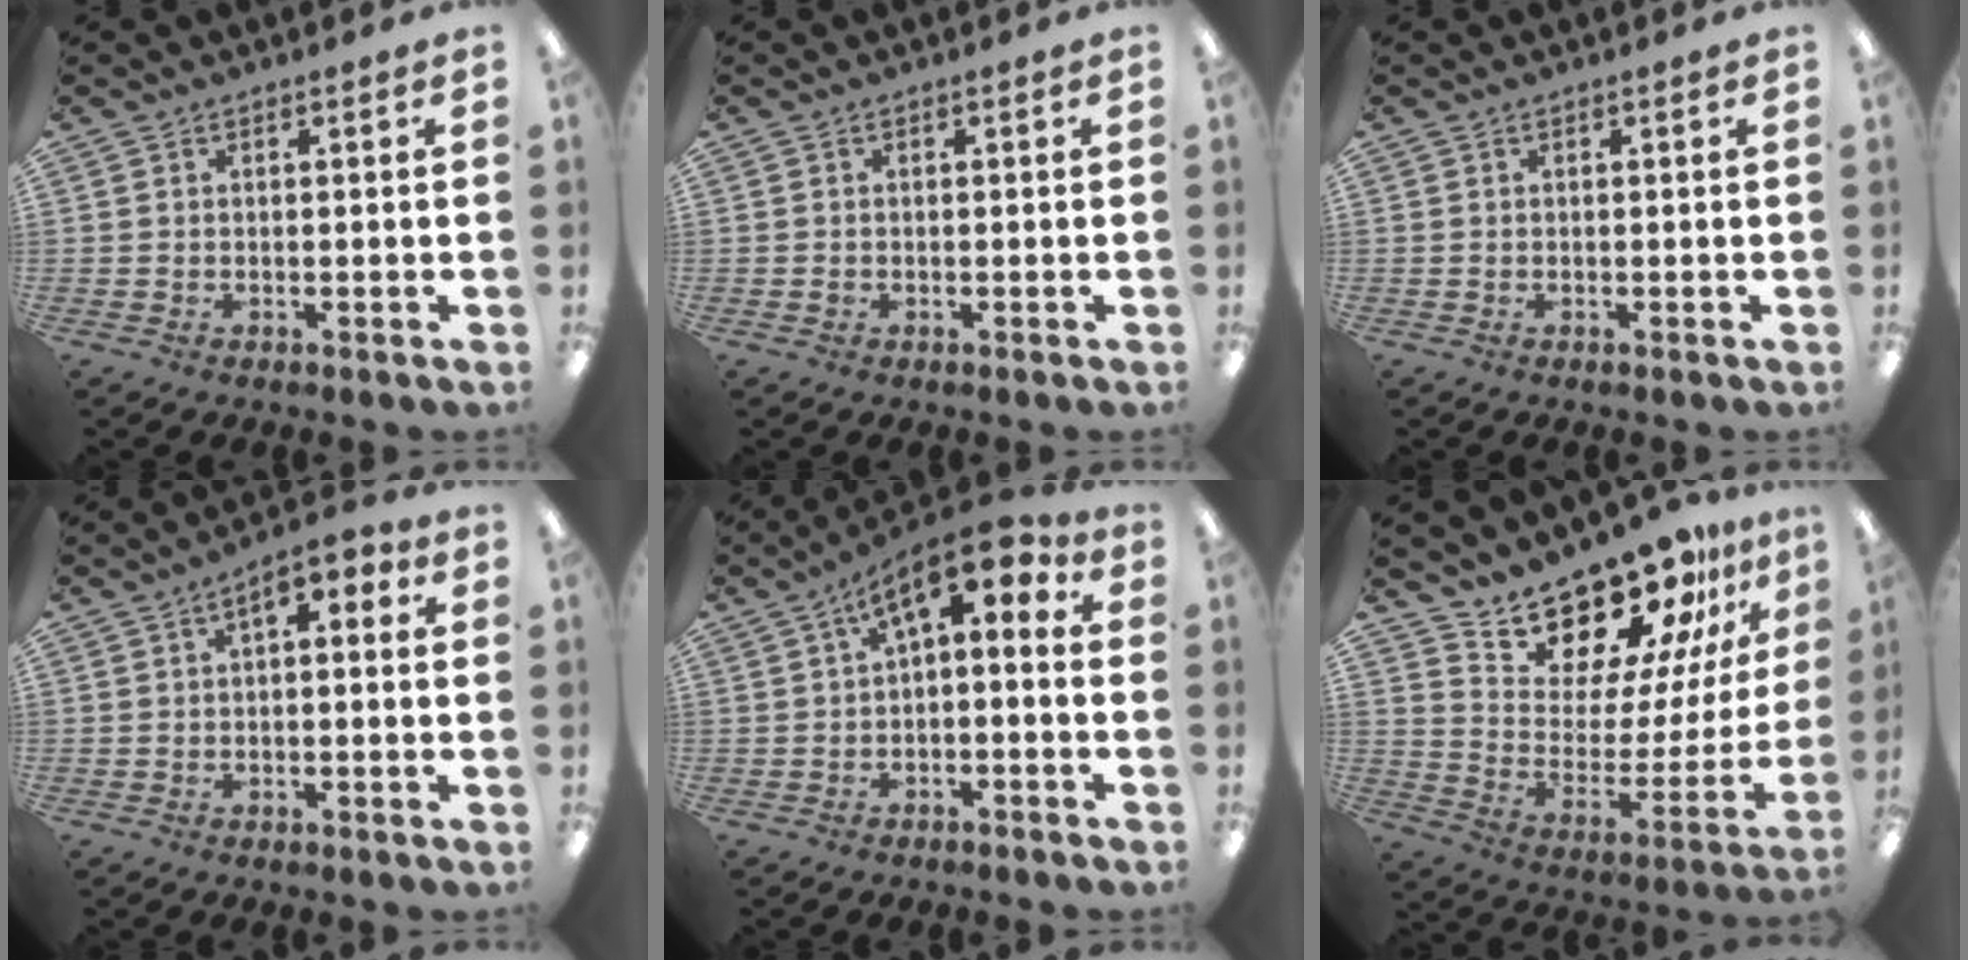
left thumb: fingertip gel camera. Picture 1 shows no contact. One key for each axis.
{"total": 0.6, "fx": -0.2, "fy": 0.5, "fz": 0.2, "tx": -0.004, "ty": 0.003, "tz": -0.005}
{"total": 0.0}
{"total": 4.5, "fx": 1.1, "fy": 2.4, "fz": 3.6, "tx": -0.047, "ty": -0.002, "tz": 0.012}
{"total": 8.7, "fx": 3.0, "fy": 3.4, "fz": 7.4, "tx": -0.111, "ty": -0.016, "tz": 0.048}
{"total": 18.6, "fx": 17.4, "fy": 5.2, "fz": 3.9, "tx": -0.066, "ty": -0.164, "tz": 0.302}